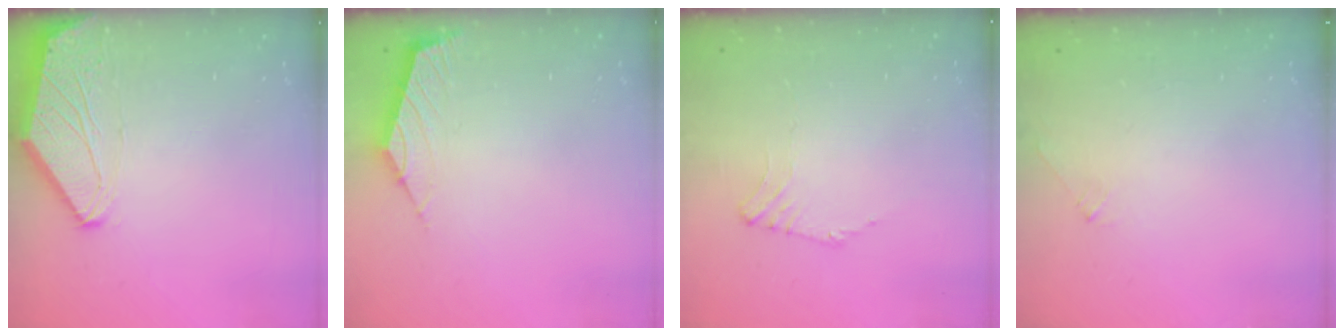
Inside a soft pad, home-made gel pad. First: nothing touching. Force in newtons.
{"total": 2.3, "press": 2.3, "slide": 0.6}
{"total": 0.0}
{"total": 2.3, "press": 2.3, "slide": 0.5}